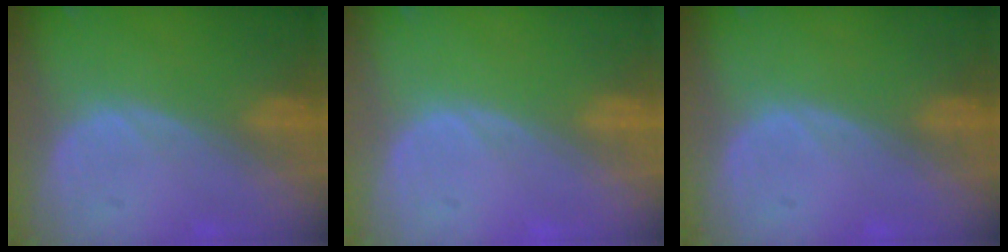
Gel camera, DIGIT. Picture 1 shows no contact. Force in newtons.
{"total": 0.0}
{"total": 0.0}